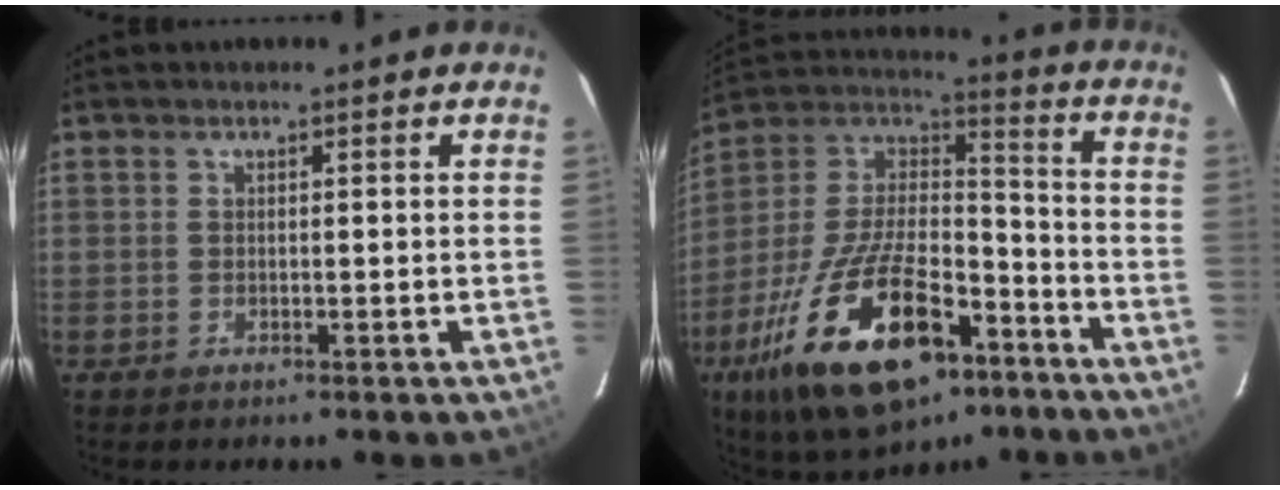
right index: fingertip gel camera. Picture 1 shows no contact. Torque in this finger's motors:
{"motor_torque": [2.12, -0.01, 0.97, 0.18]}